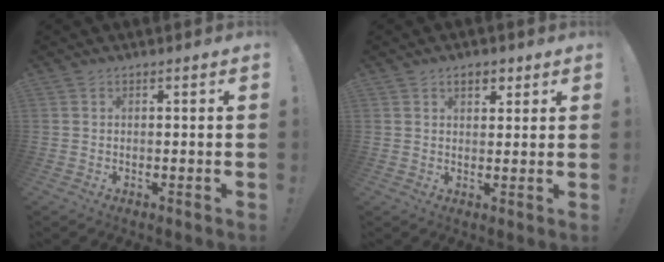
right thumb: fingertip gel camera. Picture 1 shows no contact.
{"total": 4.1, "force": [2.2, 2.5, 2.4], "torque": [-0.025, -0.004, 0.036]}